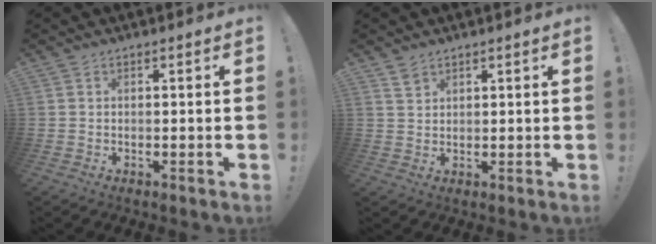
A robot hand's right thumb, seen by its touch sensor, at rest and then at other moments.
{"total": 2.8, "force": [2.1, 1.6, 0.7], "torque": [0.001, -0.016, 0.038]}